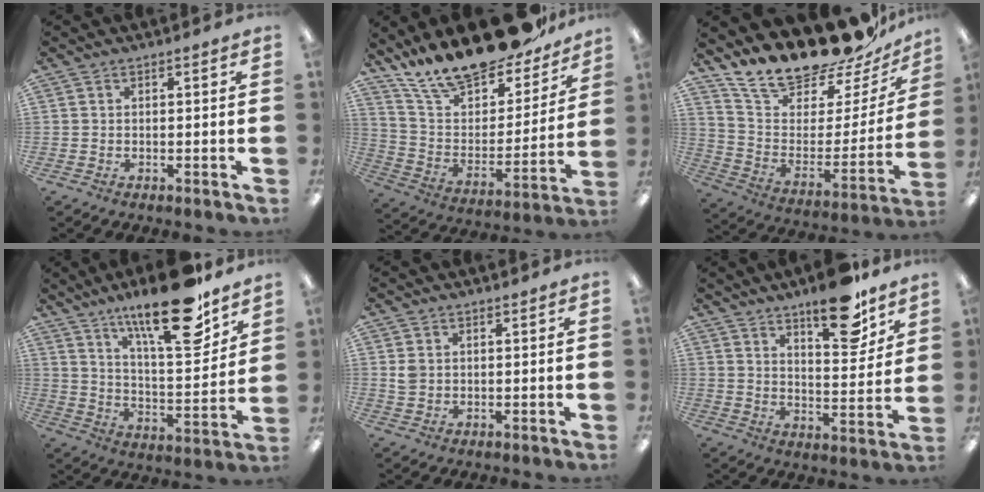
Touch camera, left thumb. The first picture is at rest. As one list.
[{"total": 21.6, "force": [18.9, 5.8, 8.8], "torque": [-0.157, -0.137, 0.325]}, {"total": 21.5, "force": [19.6, 5.6, 6.7], "torque": [-0.121, -0.166, 0.344]}, {"total": 21.7, "force": [15.4, 5.9, 14.1], "torque": [-0.213, -0.098, 0.247]}, {"total": 2.5, "force": [1.0, 2.0, 1.0], "torque": [-0.023, 0.003, 0.019]}, {"total": 14.7, "force": [10.8, 5.0, 8.5], "torque": [-0.104, -0.072, 0.180]}]